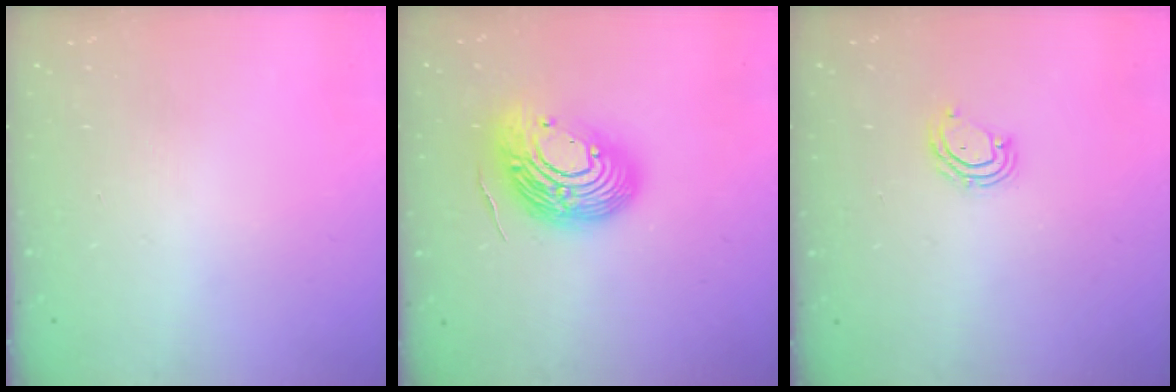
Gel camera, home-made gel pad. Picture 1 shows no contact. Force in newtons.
{"total": 17.3, "press": 17.3, "slide": 1.4}
{"total": 6.1, "press": 6.1, "slide": 0.5}